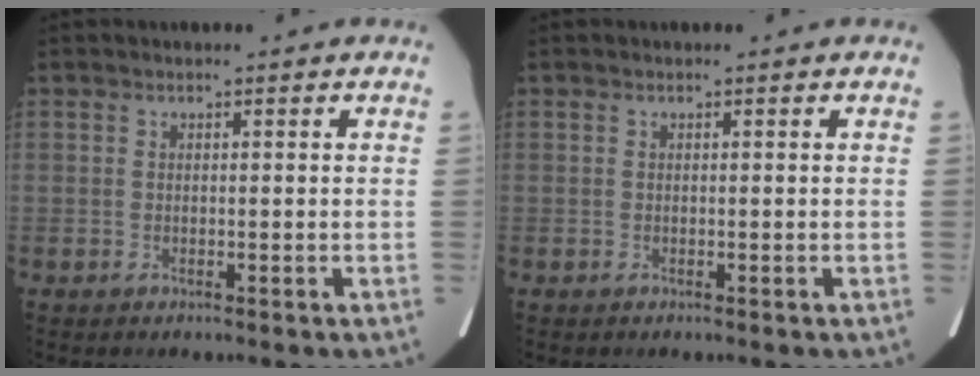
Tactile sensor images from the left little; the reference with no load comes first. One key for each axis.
{"total": 0.0}